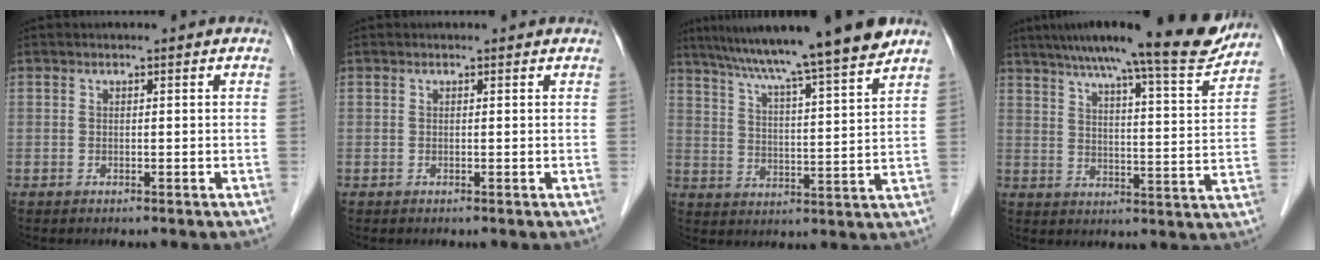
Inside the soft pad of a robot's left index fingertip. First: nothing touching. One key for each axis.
{"total": 0.6, "fx": 0.5, "fy": 0.1, "fz": 0.1, "tx": -0.008, "ty": -0.002, "tz": 0.001}
{"total": 17.7, "fx": 14.7, "fy": -1.2, "fz": 9.8, "tx": -0.160, "ty": 0.003, "tz": 0.216}
{"total": 19.1, "fx": 16.3, "fy": 1.2, "fz": 10.0, "tx": -0.149, "ty": -0.009, "tz": 0.221}